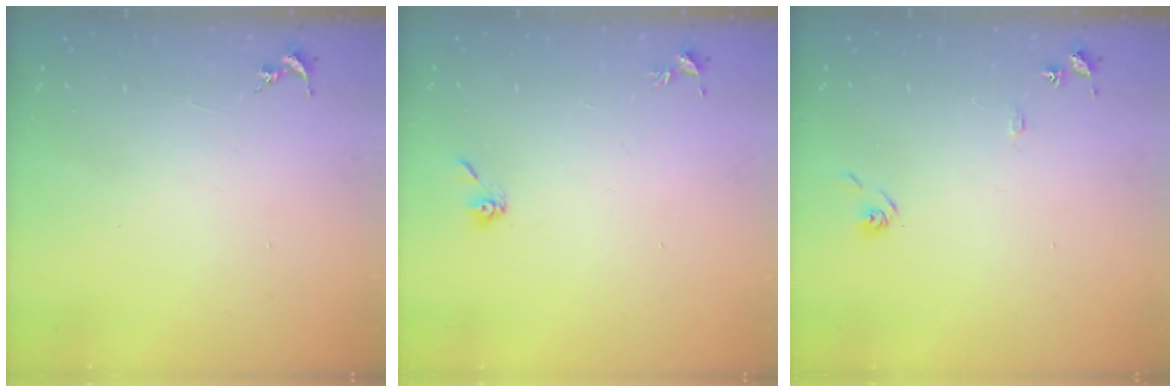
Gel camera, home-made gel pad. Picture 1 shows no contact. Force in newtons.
{"total": 5.3, "press": 5.2, "slide": 1.1}
{"total": 7.2, "press": 7.2, "slide": 0.7}